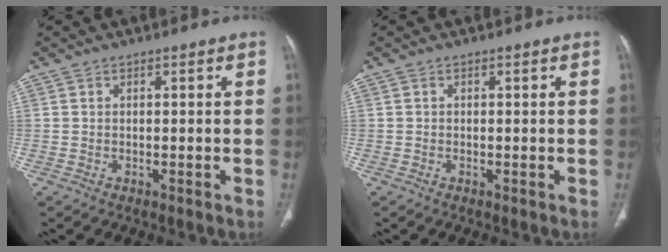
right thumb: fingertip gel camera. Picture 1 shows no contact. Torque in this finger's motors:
{"motor_torque": [0.36, 0.56, -0.26, 0.10, -0.01]}